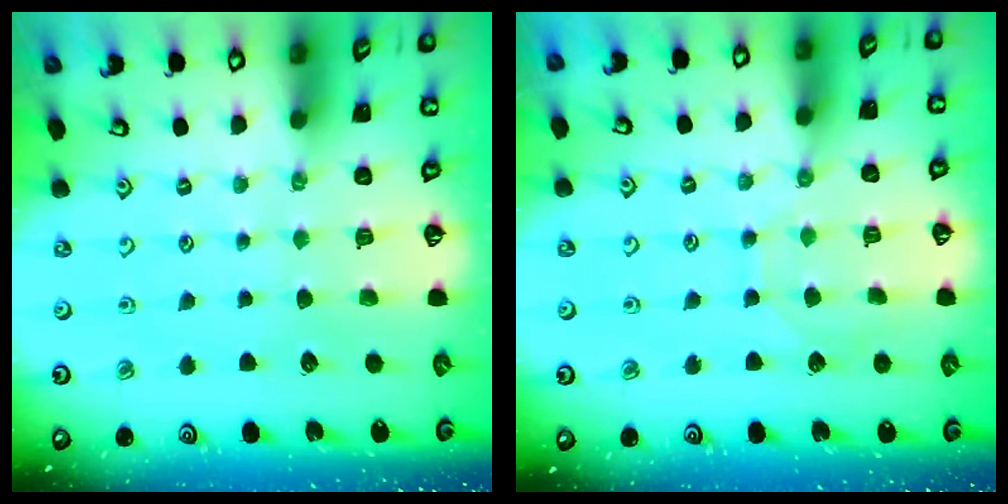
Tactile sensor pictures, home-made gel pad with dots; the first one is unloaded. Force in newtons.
{"total": 5.7, "press": 5.7, "slide": 0.5}